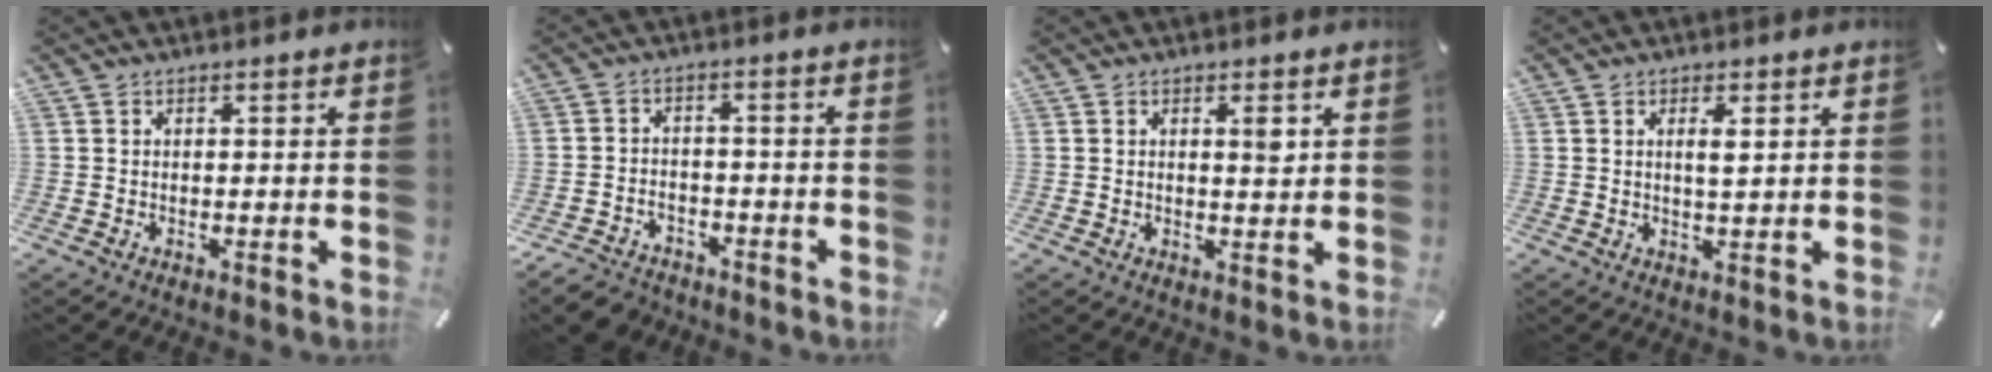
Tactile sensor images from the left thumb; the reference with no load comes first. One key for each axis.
{"total": 4.5, "fx": -3.6, "fy": 2.6, "fz": 1.0, "tx": -0.027, "ty": 0.016, "tz": -0.073}
{"total": 2.6, "fx": 1.0, "fy": 0.8, "fz": 2.3, "tx": -0.033, "ty": -0.004, "tz": 0.012}
{"total": 2.8, "fx": 0.8, "fy": 0.7, "fz": 2.6, "tx": -0.046, "ty": 0.000, "tz": 0.010}